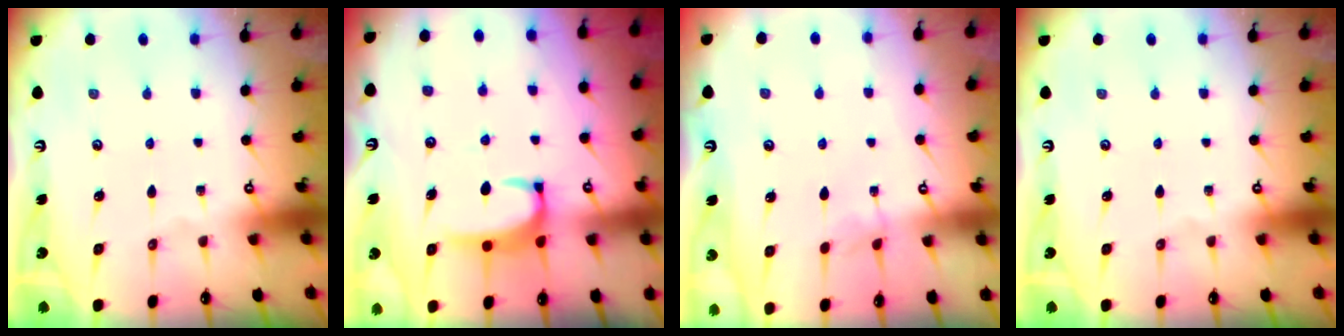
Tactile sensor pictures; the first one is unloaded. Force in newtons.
{"total": 2.6, "press": 2.6, "slide": 0.5}
{"total": 3.1, "press": 3.1, "slide": 0.3}
{"total": 0.0}